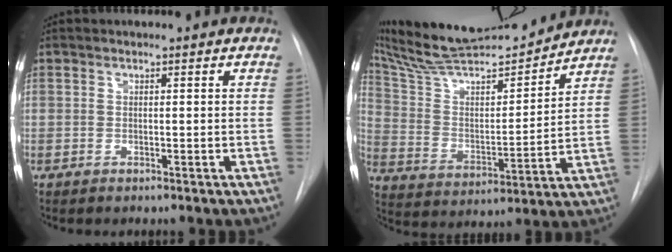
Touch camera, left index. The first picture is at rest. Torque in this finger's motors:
{"motor_torque": [0.40, -0.82, 0.10, 0.04]}